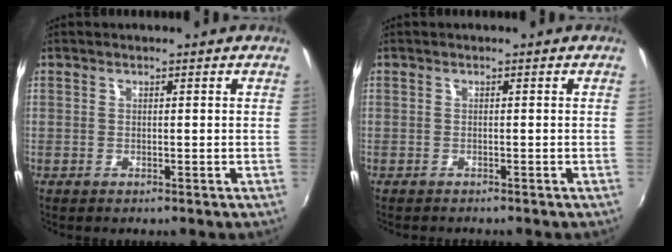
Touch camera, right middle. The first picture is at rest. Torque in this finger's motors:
{"motor_torque": [0.01, -0.08, 0.02, 0.00]}